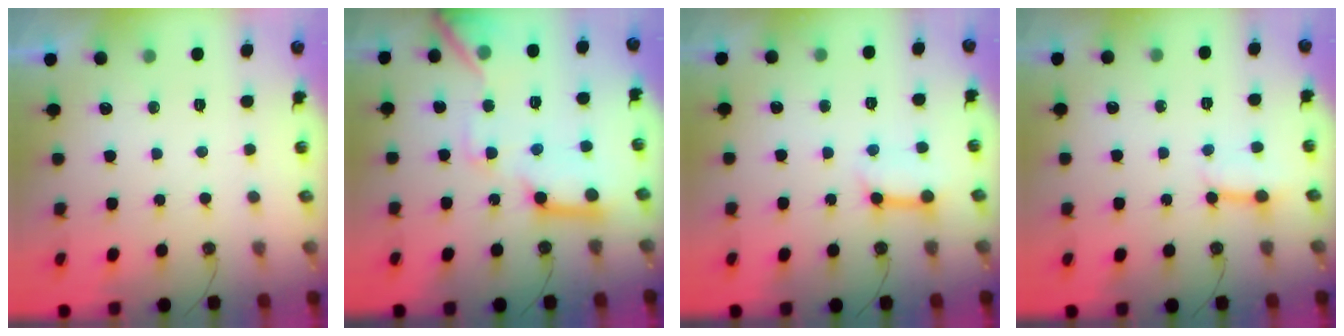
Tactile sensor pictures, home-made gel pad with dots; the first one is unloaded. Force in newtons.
{"total": 17.2, "press": 17.1, "slide": 2.1}
{"total": 9.5, "press": 9.4, "slide": 1.1}
{"total": 3.0, "press": 2.9, "slide": 0.4}